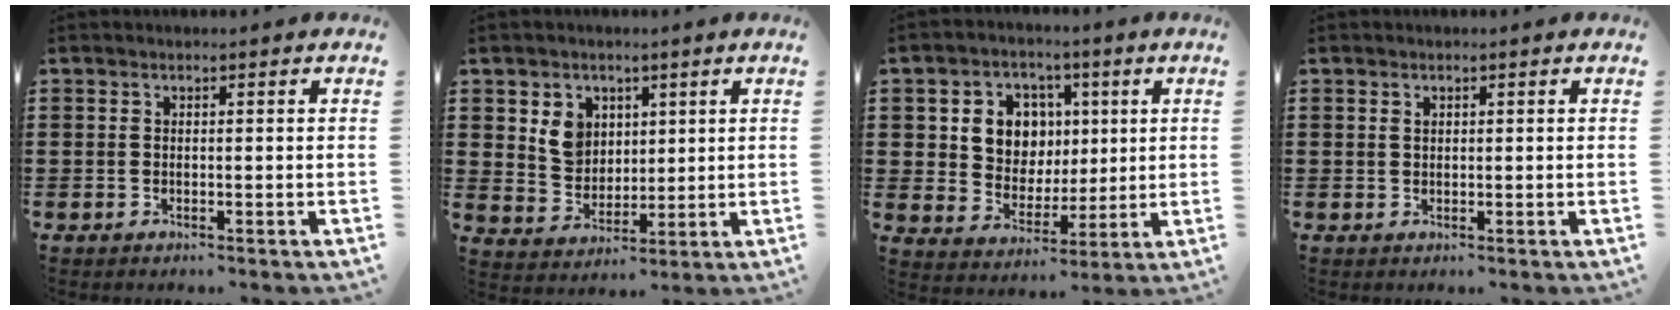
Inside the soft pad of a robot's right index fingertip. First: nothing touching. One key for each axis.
{"total": 5.9, "fx": 2.4, "fy": 5.0, "fz": 1.9, "tx": -0.053, "ty": 0.012, "tz": 0.044}
{"total": 8.0, "fx": 2.0, "fy": 7.1, "fz": 3.0, "tx": -0.080, "ty": 0.013, "tz": 0.036}
{"total": 0.8, "fx": 0.4, "fy": 0.5, "fz": 0.4, "tx": -0.010, "ty": 0.004, "tz": 0.007}